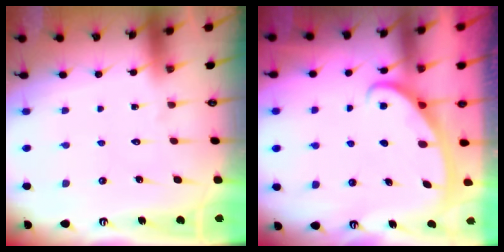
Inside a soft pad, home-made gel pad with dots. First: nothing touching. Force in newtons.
{"total": 2.8, "press": 2.8, "slide": 0.4}